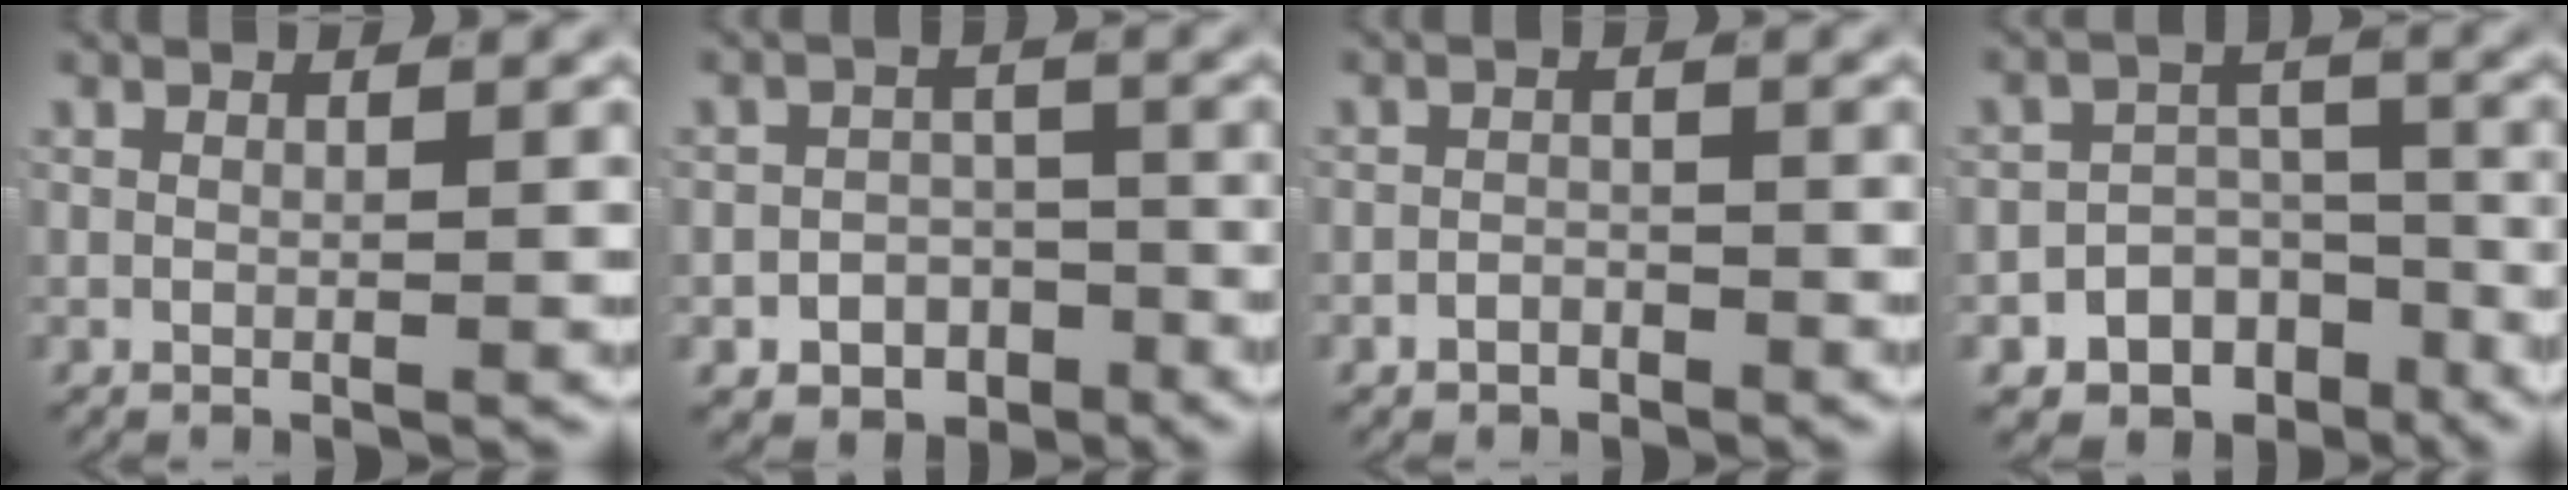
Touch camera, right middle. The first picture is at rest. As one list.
[{"total": 7.4, "force": [-5.8, 4.4, 1.1], "torque": [0.014, -0.017, -0.099]}, {"total": 1.9, "force": [-1.6, 1.0, 0.2], "torque": [0.005, -0.001, -0.029]}, {"total": 12.9, "force": [-9.5, 8.2, 2.8], "torque": [-0.028, -0.026, -0.158]}]